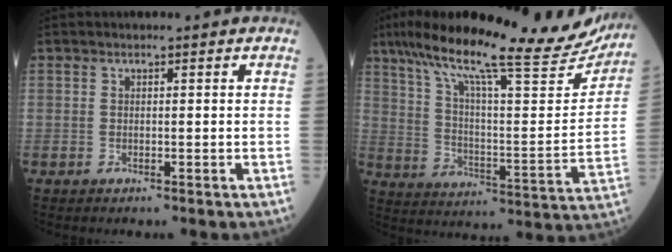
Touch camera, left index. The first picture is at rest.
{"total": 28.0, "force": [23.8, 3.2, 14.5], "torque": [-0.242, -0.027, 0.329]}